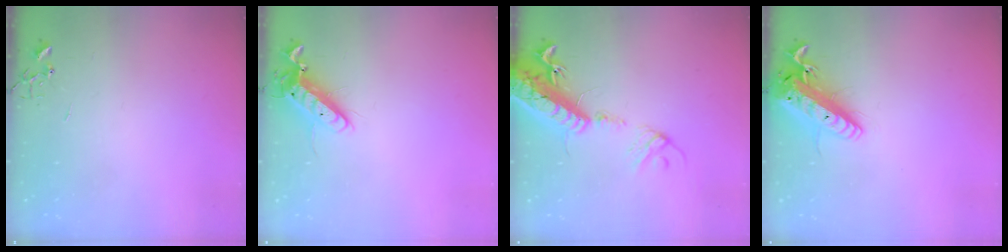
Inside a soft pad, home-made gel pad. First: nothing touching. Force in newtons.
{"total": 12.2, "press": 12.0, "slide": 2.3}
{"total": 22.7, "press": 22.1, "slide": 4.9}
{"total": 16.9, "press": 16.6, "slide": 3.2}